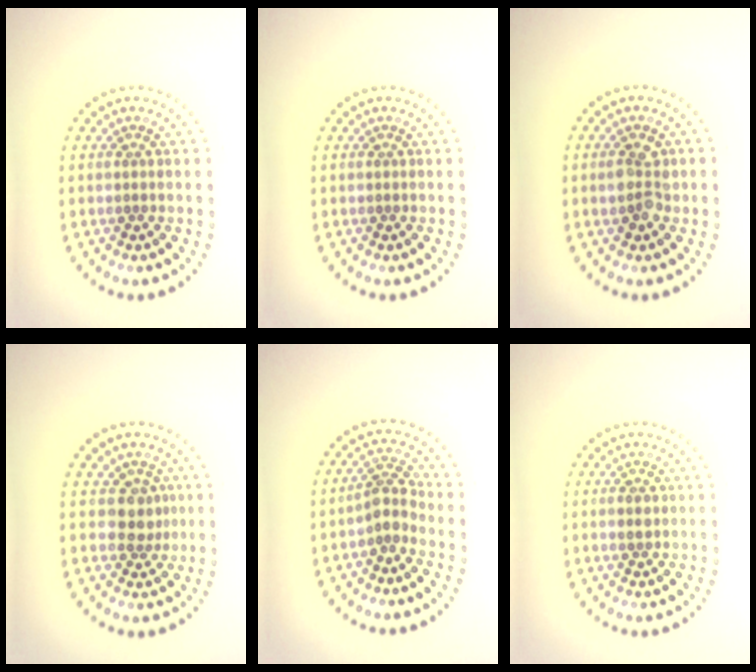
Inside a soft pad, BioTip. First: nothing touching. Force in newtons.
{"total": 0.0}
{"total": 2.4, "press": 2.4, "slide": 0.1}
{"total": 2.3, "press": 2.1, "slide": 1.1}
{"total": 2.4, "press": 1.9, "slide": 1.5}
{"total": 1.1, "press": 1.1, "slide": 0.1}